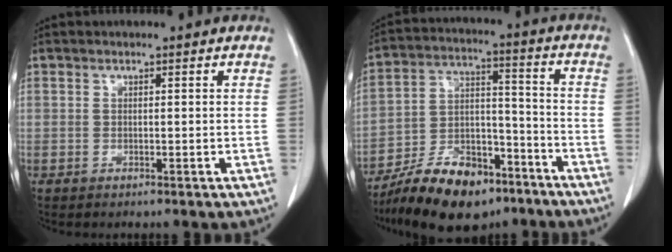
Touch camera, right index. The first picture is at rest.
{"total": 15.7, "force": [-11.5, 6.4, 8.6], "torque": [-0.146, 0.023, -0.192]}